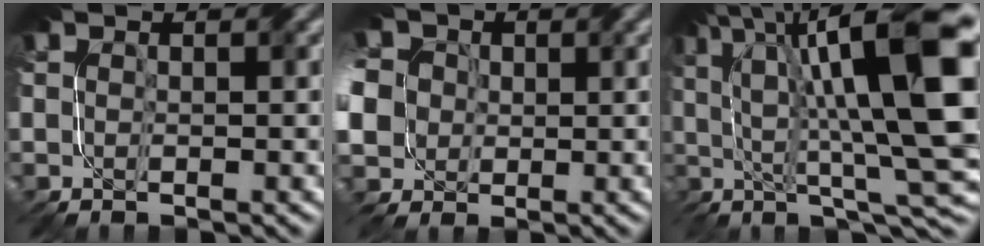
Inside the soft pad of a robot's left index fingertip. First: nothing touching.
{"total": 9.8, "force": [0.6, 8.5, 4.9], "torque": [-0.122, 0.014, -0.016]}
{"total": 16.6, "force": [4.5, 4.5, 15.3], "torque": [-0.238, 0.014, 0.082]}